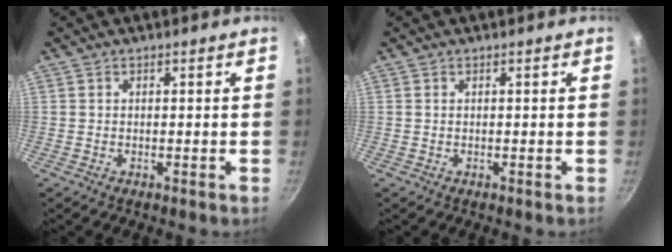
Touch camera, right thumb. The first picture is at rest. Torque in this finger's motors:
{"motor_torque": [-0.25, 0.47, 0.47, -0.33, 0.00]}